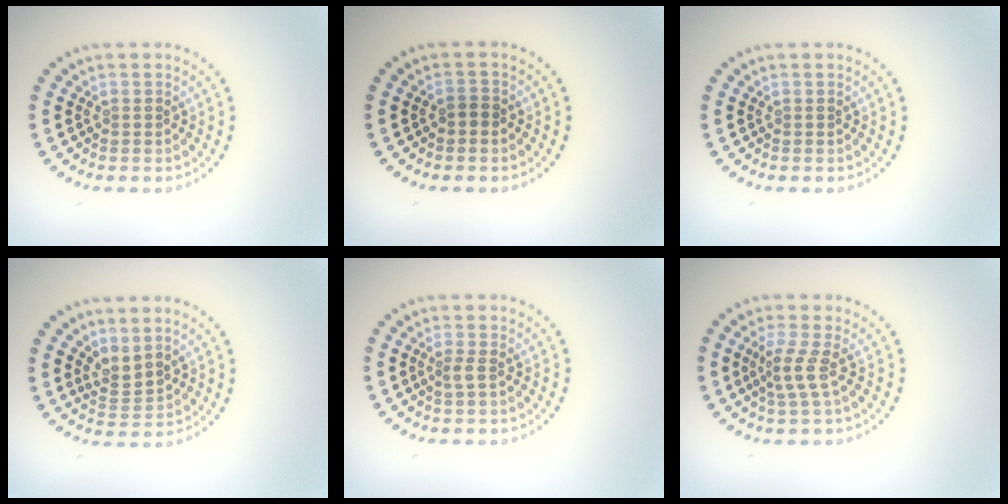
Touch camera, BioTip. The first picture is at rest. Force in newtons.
{"total": 0.8, "press": 0.8, "slide": 0.3}
{"total": 0.0}
{"total": 2.2, "press": 1.5, "slide": 1.6}
{"total": 1.0, "press": 0.7, "slide": 0.7}
{"total": 2.1, "press": 1.5, "slide": 1.6}